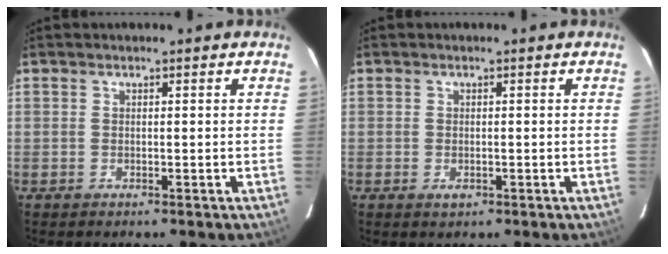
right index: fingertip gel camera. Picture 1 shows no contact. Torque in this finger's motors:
{"motor_torque": [0.06, -0.05, 0.05, 0.01]}